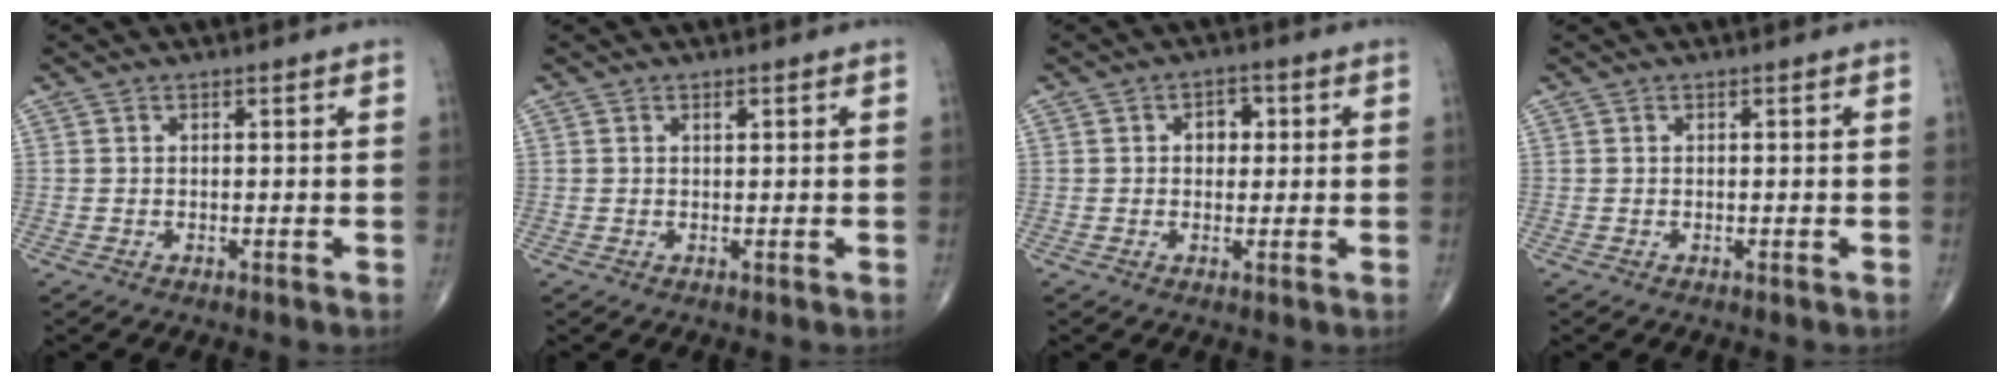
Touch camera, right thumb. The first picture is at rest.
{"total": 0.6, "force": [0.3, 0.3, 0.4], "torque": [-0.005, -0.002, 0.005]}
{"total": 3.7, "force": [0.6, 2.7, 2.4], "torque": [-0.011, 0.005, 0.004]}
{"total": 0.0}